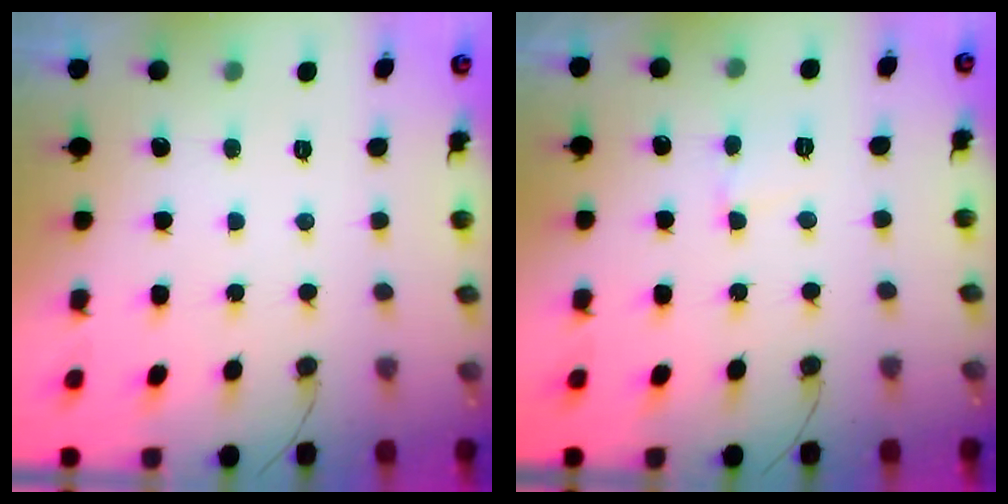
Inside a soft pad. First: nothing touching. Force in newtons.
{"total": 2.6, "press": 2.6, "slide": 0.3}